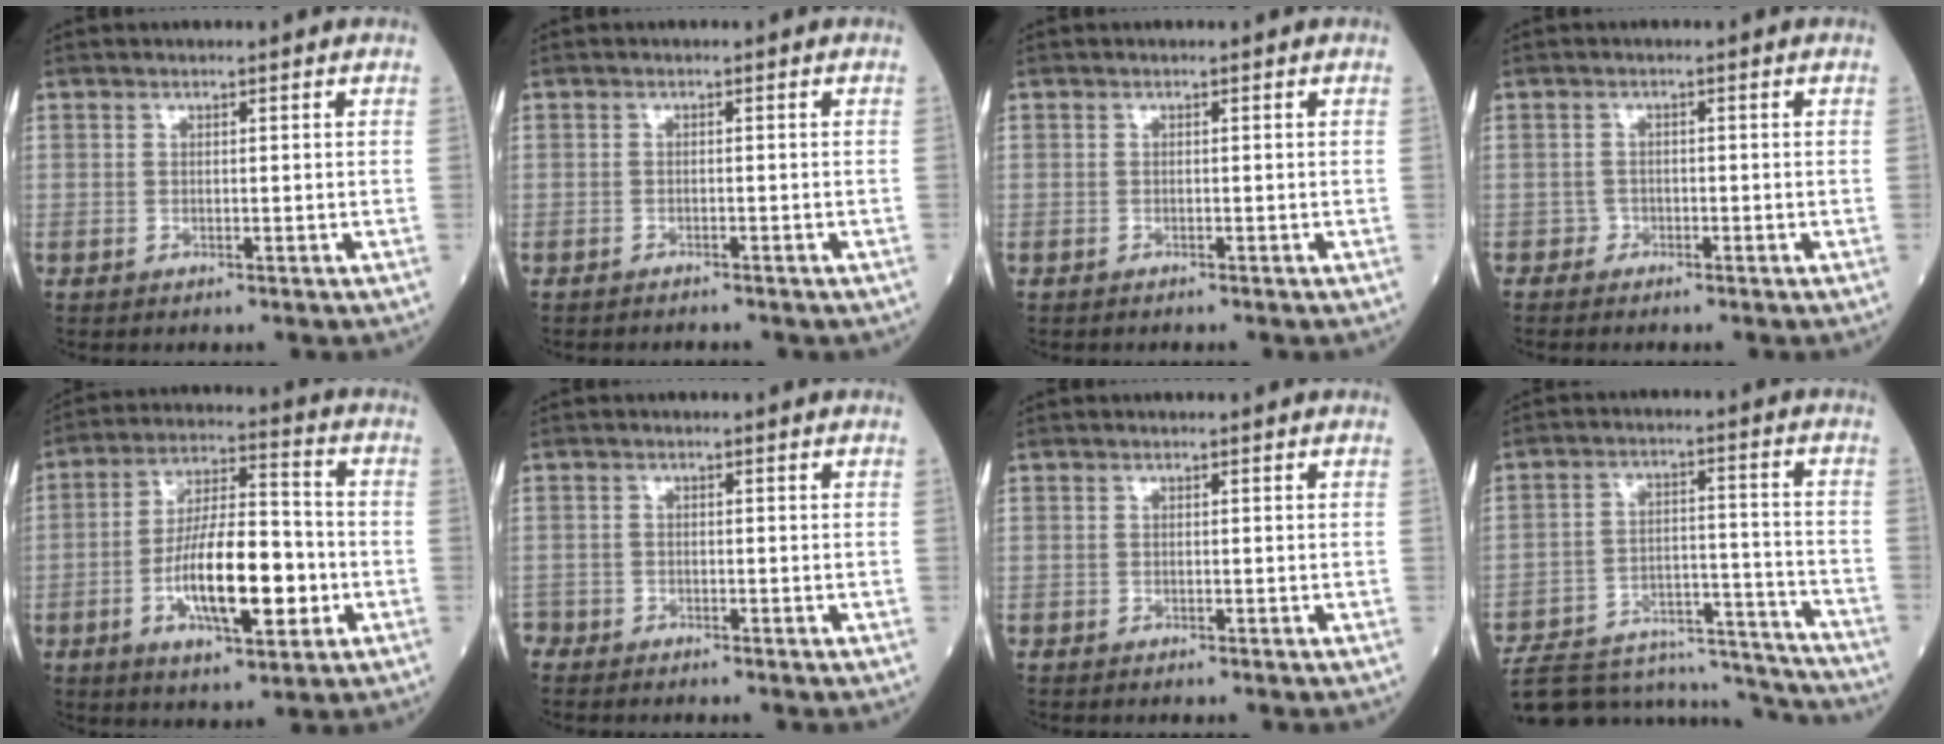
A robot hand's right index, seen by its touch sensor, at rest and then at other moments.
{"total": 4.0, "force": [-3.3, 1.6, 1.4], "torque": [-0.030, -0.006, -0.038]}
{"total": 1.1, "force": [-0.8, 0.6, 0.4], "torque": [-0.017, -0.002, -0.010]}
{"total": 1.6, "force": [-1.2, 1.1, -0.2], "torque": [-0.007, 0.004, -0.025]}
{"total": 15.2, "force": [-4.1, 4.6, 13.9], "torque": [-0.256, 0.007, -0.067]}
{"total": 4.6, "force": [-3.7, 2.5, 1.0], "torque": [-0.028, -0.005, -0.065]}
{"total": 0.9, "force": [-0.6, 0.5, 0.4], "torque": [-0.017, 0.000, -0.009]}
{"total": 23.9, "force": [-22.3, 4.2, 7.4], "torque": [-0.111, 0.015, -0.329]}